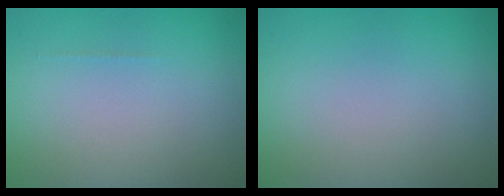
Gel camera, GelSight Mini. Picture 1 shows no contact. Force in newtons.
{"total": 0.0}